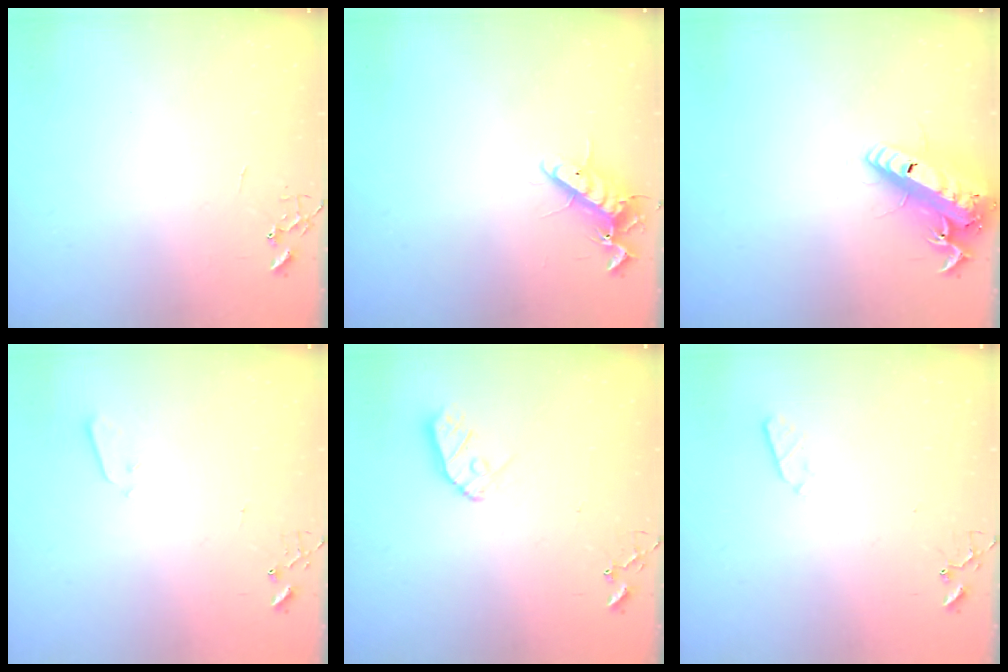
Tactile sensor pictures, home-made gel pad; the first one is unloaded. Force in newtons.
{"total": 12.1, "press": 11.9, "slide": 2.0}
{"total": 17.3, "press": 17.0, "slide": 3.4}
{"total": 2.1, "press": 2.1, "slide": 0.3}
{"total": 9.0, "press": 8.9, "slide": 0.8}
{"total": 3.2, "press": 3.1, "slide": 0.5}